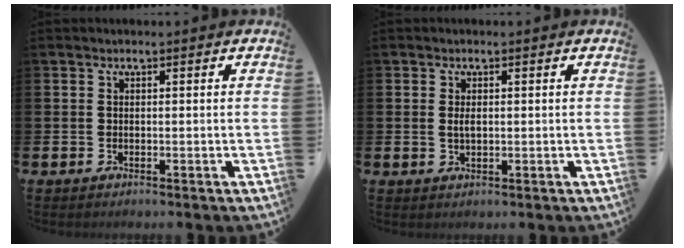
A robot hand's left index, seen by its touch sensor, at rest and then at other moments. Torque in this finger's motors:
{"motor_torque": [0.16, 0.03, 0.03, 0.04]}